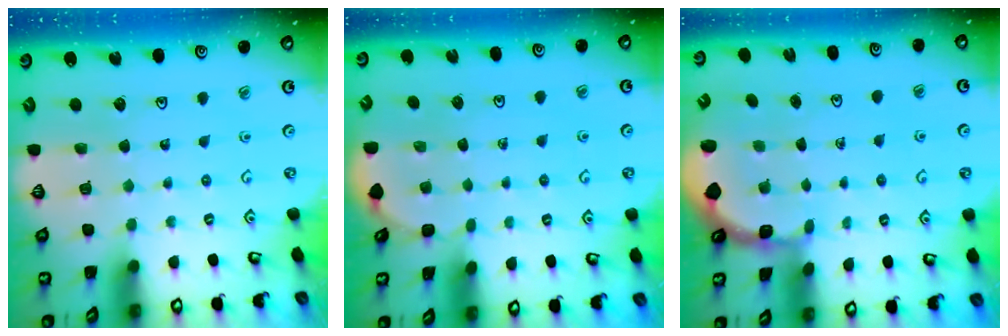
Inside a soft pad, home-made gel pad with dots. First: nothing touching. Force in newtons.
{"total": 0.9, "press": 0.9, "slide": 0.1}
{"total": 1.2, "press": 1.1, "slide": 0.4}